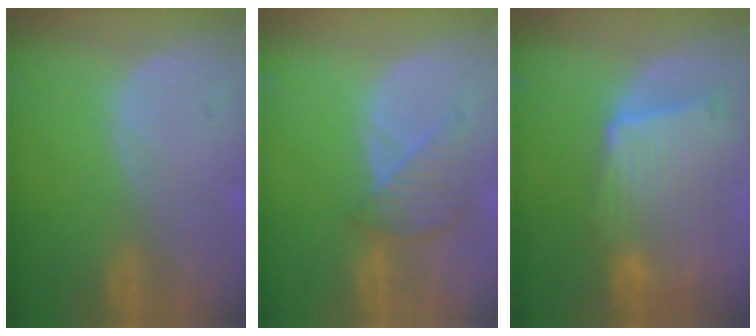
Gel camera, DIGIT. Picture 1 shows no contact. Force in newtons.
{"total": 4.6, "press": 4.2, "slide": 1.8}
{"total": 10.1, "press": 9.0, "slide": 4.5}